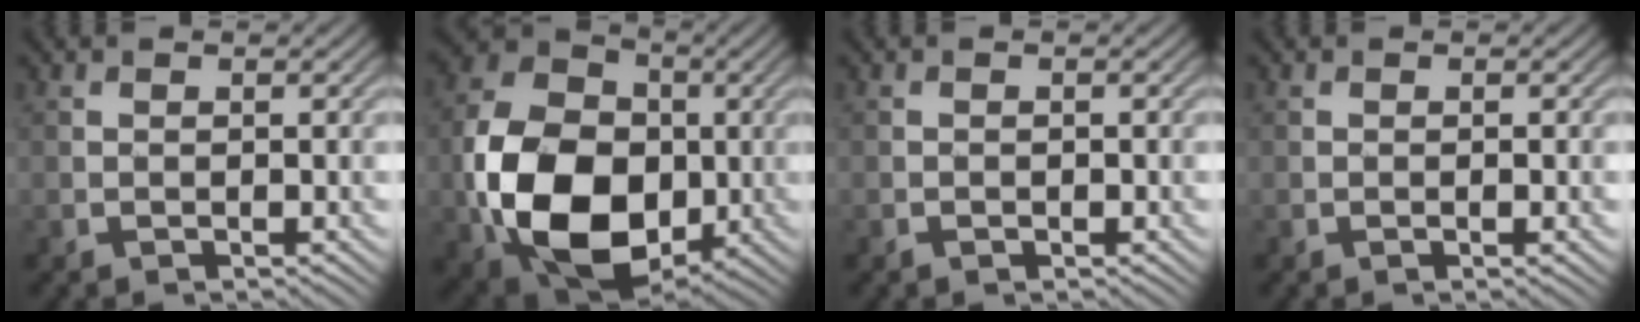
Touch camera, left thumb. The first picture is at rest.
{"total": 15.8, "force": [-2.7, 11.4, 10.6], "torque": [-0.233, -0.018, -0.057]}
{"total": 0.6, "force": [-0.4, 0.4, 0.3], "torque": [-0.003, -0.003, -0.005]}
{"total": 0.9, "force": [-0.2, 0.1, 0.8], "torque": [-0.013, -0.002, -0.004]}